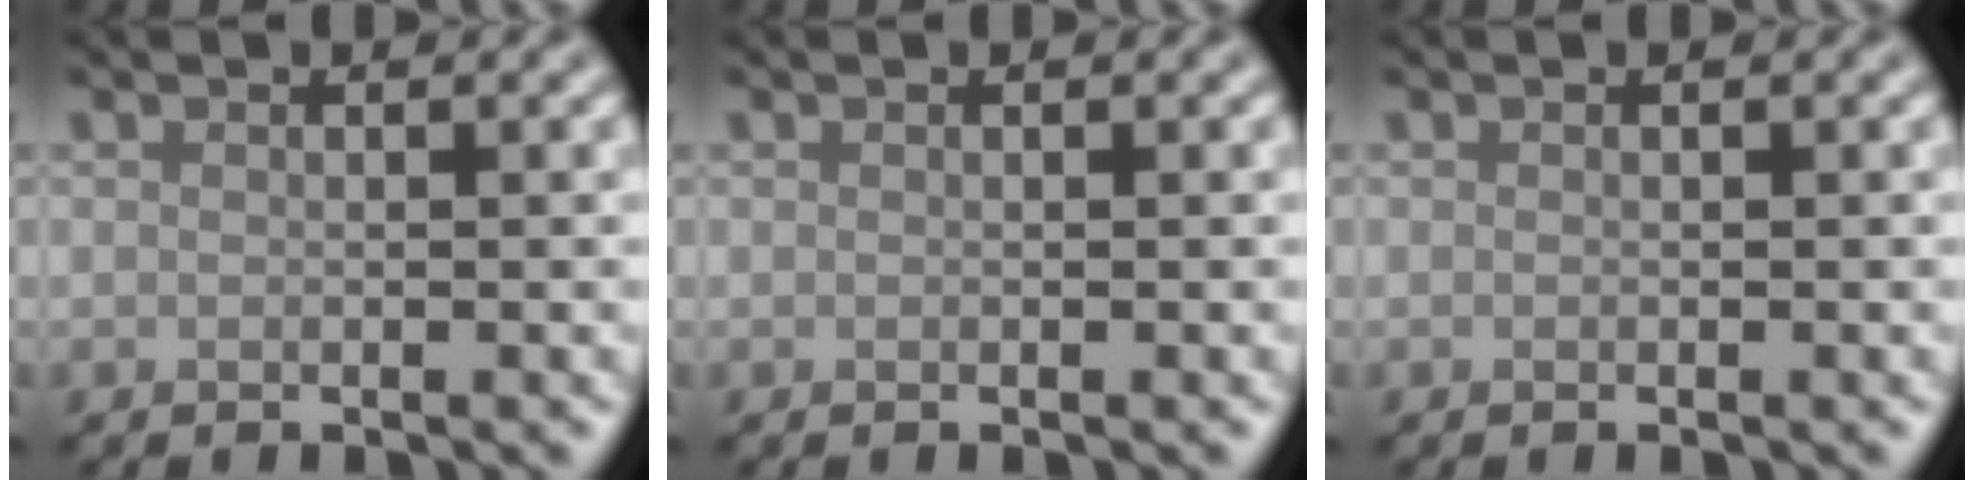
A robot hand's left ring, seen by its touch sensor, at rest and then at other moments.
{"total": 0.0}
{"total": 0.0}